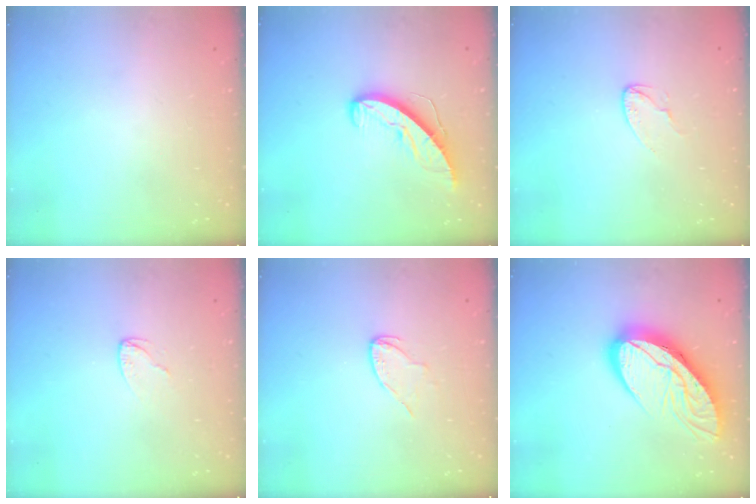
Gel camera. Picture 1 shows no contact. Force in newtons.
{"total": 8.5, "press": 8.5, "slide": 0.6}
{"total": 3.4, "press": 3.4, "slide": 0.3}
{"total": 2.4, "press": 2.4, "slide": 0.2}
{"total": 4.5, "press": 4.4, "slide": 0.3}
{"total": 17.0, "press": 16.9, "slide": 1.7}